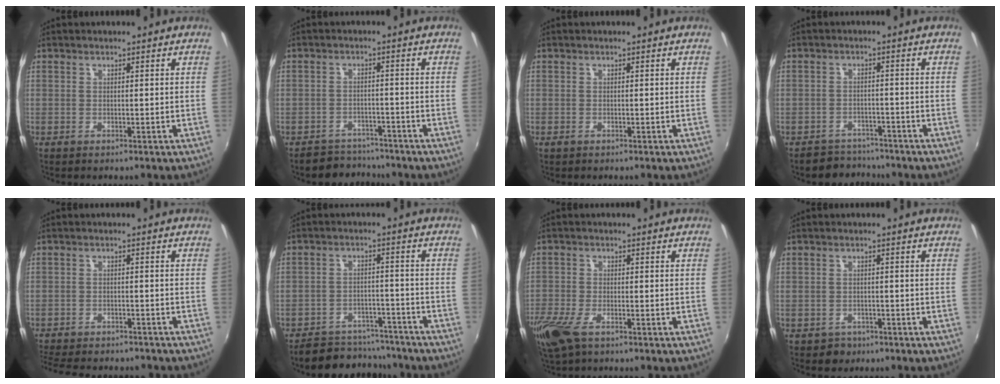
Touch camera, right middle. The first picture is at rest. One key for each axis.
{"total": 6.2, "fx": -5.6, "fy": 2.7, "fz": 0.2, "tx": -0.019, "ty": 0.010, "tz": -0.086}
{"total": 0.7, "fx": -0.4, "fy": 0.5, "fz": 0.2, "tx": -0.005, "ty": -0.003, "tz": -0.009}
{"total": 5.8, "fx": -5.2, "fy": 2.6, "fz": 0.1, "tx": -0.016, "ty": 0.011, "tz": -0.081}
{"total": 13.0, "fx": -11.2, "fy": 4.1, "fz": 5.0, "tx": -0.124, "ty": -0.021, "tz": -0.166}
{"total": 13.8, "fx": -12.1, "fy": 5.2, "fz": 3.9, "tx": -0.099, "ty": 0.018, "tz": -0.161}
{"total": 8.9, "fx": -5.6, "fy": 3.6, "fz": 5.8, "tx": -0.147, "ty": -0.032, "tz": -0.110}
{"total": 3.2, "fx": -1.9, "fy": 2.5, "fz": 0.5, "tx": -0.020, "ty": -0.001, "tz": -0.024}